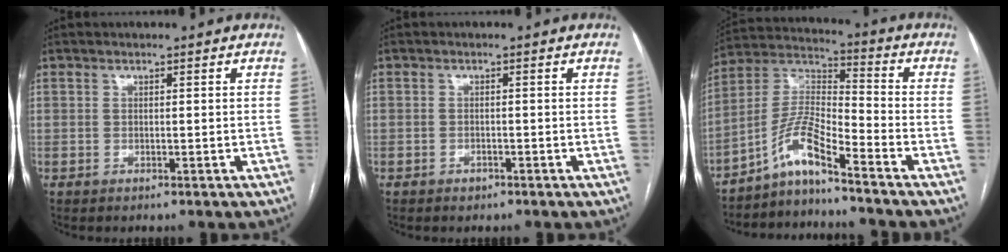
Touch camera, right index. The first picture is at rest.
{"total": 1.0, "force": [-0.7, 0.6, 0.3], "torque": [-0.007, 0.002, -0.010]}
{"total": 8.5, "force": [-6.3, 0.3, 5.7], "torque": [-0.126, 0.013, -0.124]}